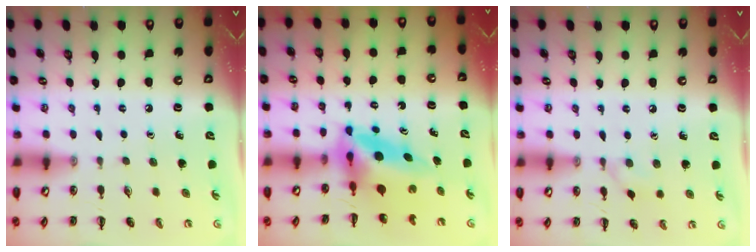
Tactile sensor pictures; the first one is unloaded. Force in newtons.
{"total": 6.8, "press": 6.6, "slide": 1.7}
{"total": 4.2, "press": 3.9, "slide": 1.5}